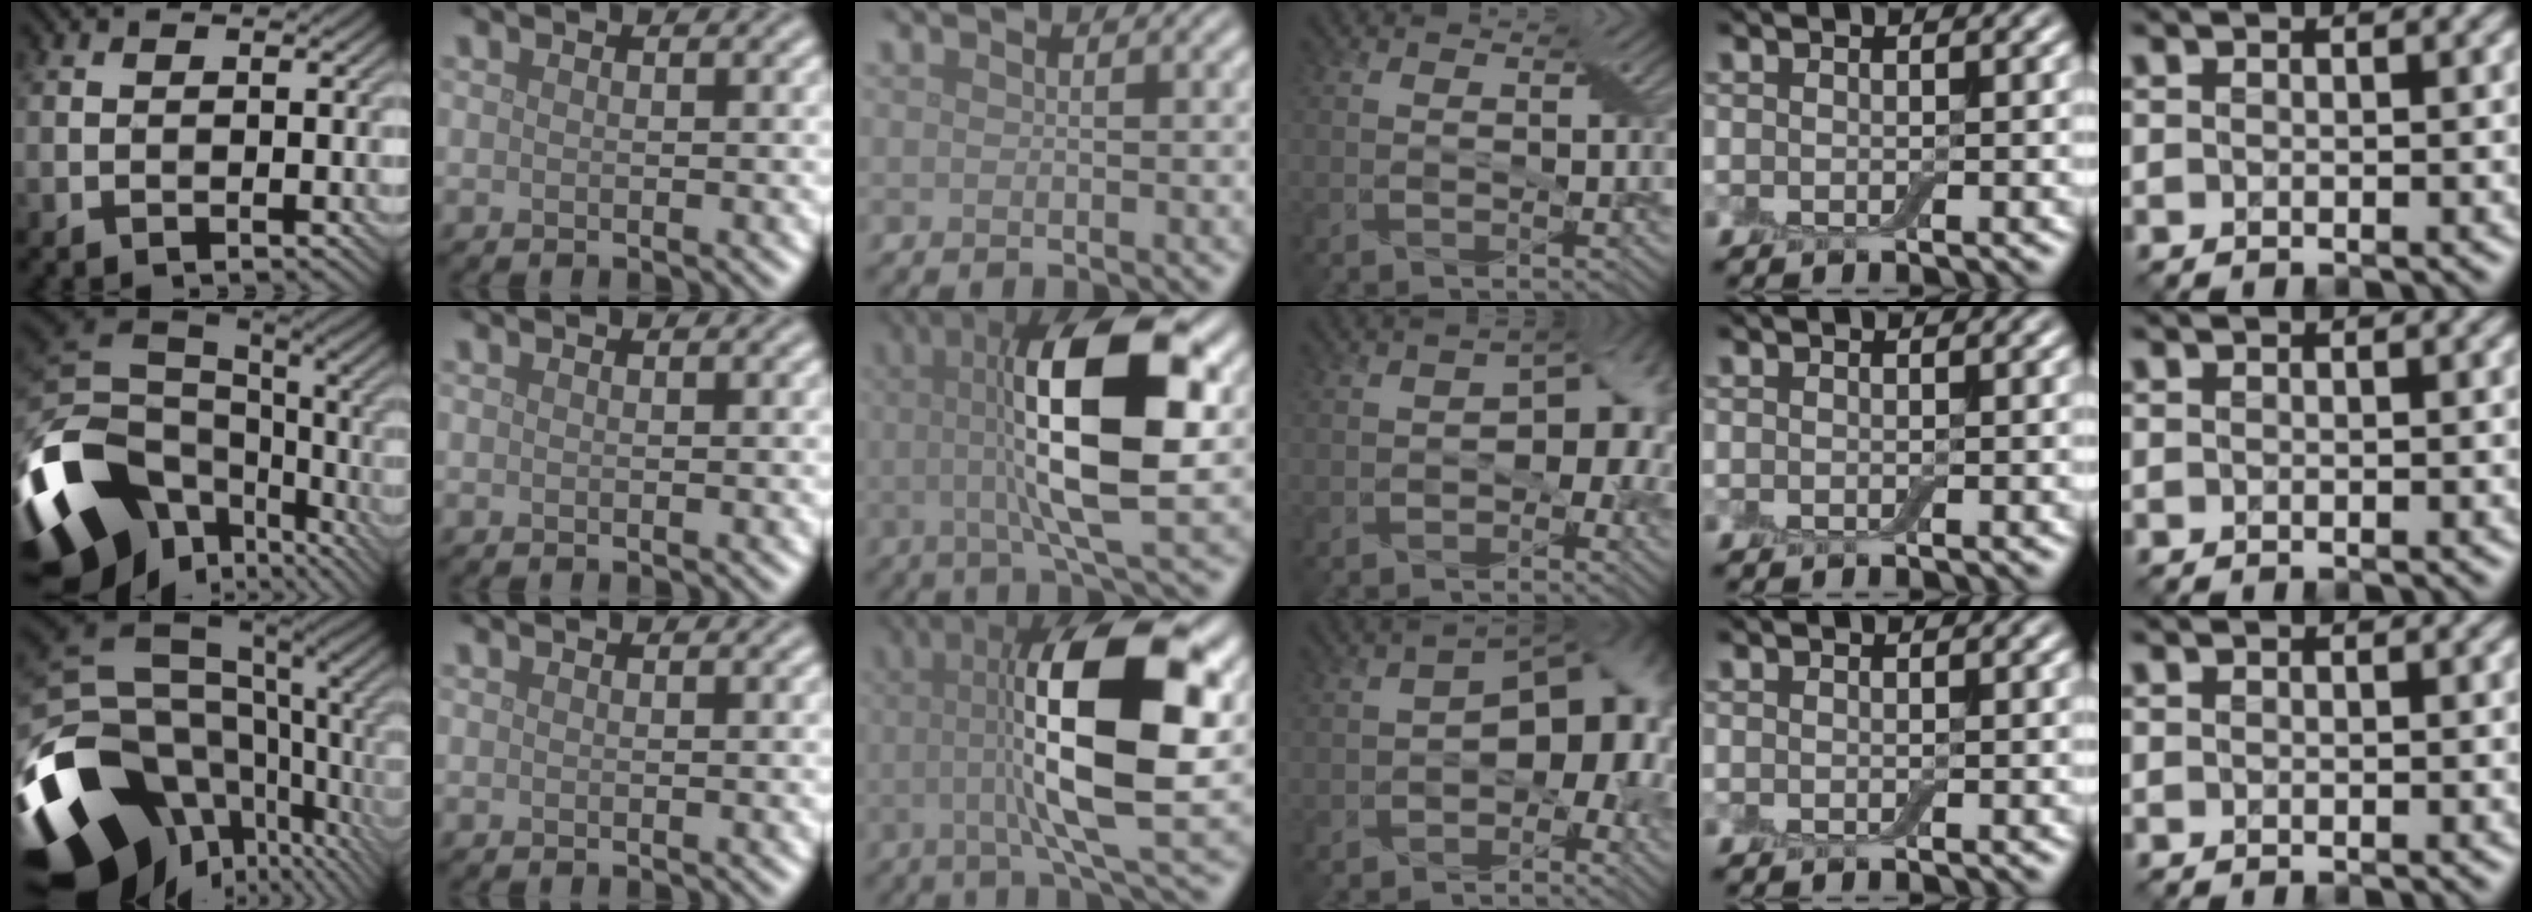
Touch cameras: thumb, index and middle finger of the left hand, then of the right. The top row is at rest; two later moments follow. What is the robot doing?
{"motion": "open", "object": "airpods case & airpods"}